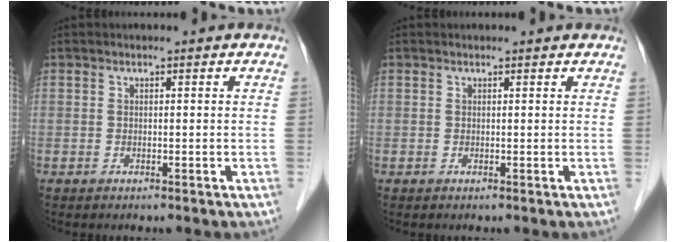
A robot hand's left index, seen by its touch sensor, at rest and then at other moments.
{"total": 2.2, "force": [2.1, 0.4, 0.4], "torque": [-0.014, 0.015, 0.020]}